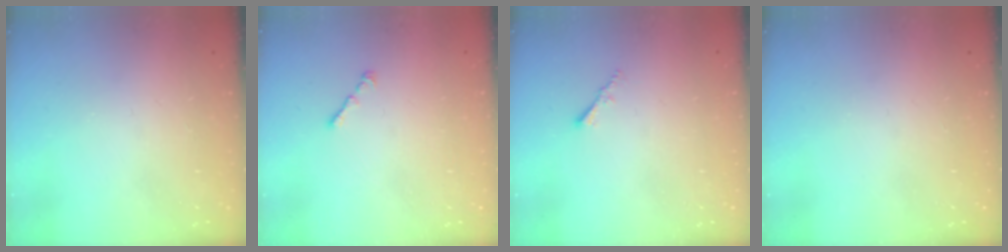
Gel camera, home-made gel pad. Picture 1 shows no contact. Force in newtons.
{"total": 1.0, "press": 0.9, "slide": 0.5}
{"total": 1.5, "press": 1.5, "slide": 0.4}
{"total": 0.0}